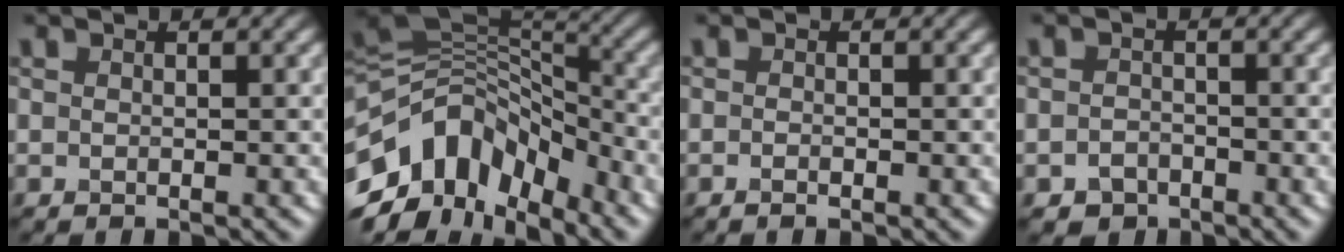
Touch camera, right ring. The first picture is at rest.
{"total": 11.9, "force": [-5.7, 7.3, 7.5], "torque": [-0.149, 0.024, -0.115]}
{"total": 0.8, "force": [-0.4, 0.2, 0.6], "torque": [-0.010, -0.003, -0.006]}
{"total": 2.0, "force": [-1.3, 1.3, 0.6], "torque": [-0.005, 0.002, -0.025]}